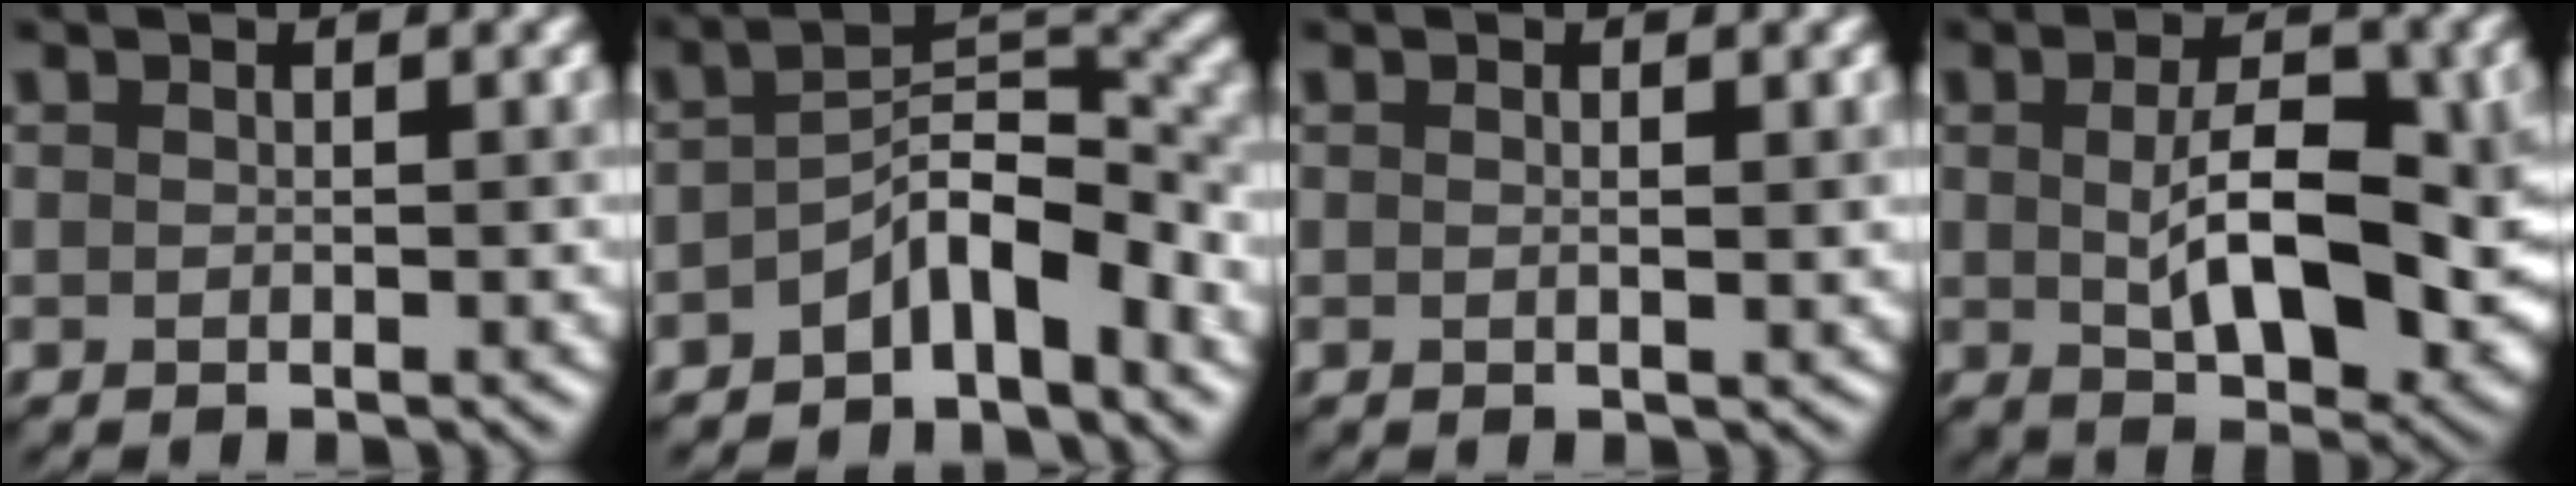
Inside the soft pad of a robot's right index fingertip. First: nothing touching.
{"total": 5.7, "force": [-2.9, 2.4, 4.4], "torque": [-0.064, 0.016, -0.054]}
{"total": 0.7, "force": [0.3, 0.1, 0.6], "torque": [-0.011, 0.001, 0.003]}
{"total": 8.5, "force": [0.2, 3.6, 7.7], "torque": [-0.128, -0.003, 0.011]}